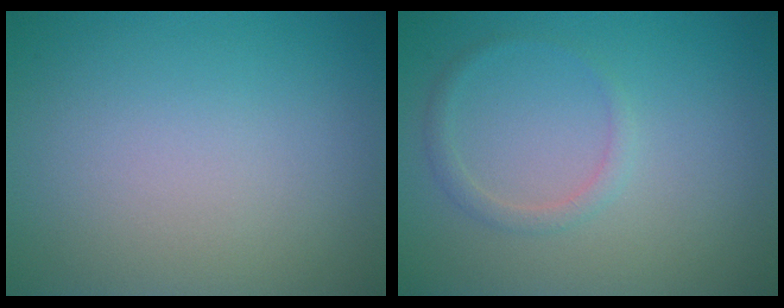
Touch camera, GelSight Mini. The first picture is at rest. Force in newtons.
{"total": 1.3, "press": 1.3, "slide": 0.1}